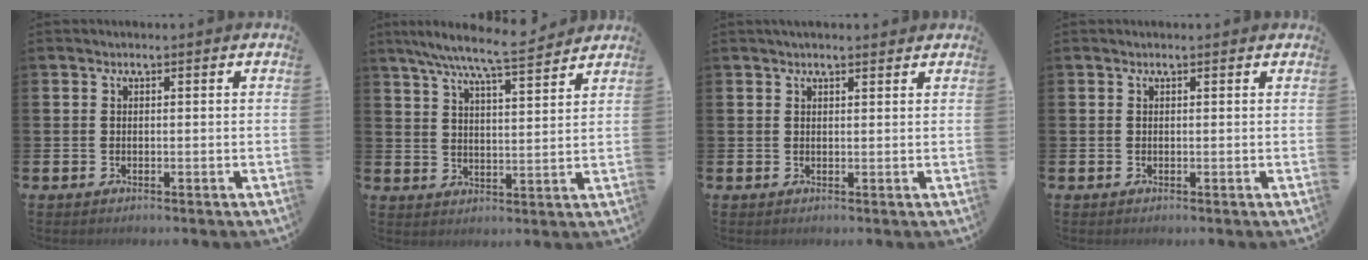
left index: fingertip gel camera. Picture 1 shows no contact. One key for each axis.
{"total": 7.9, "fx": 7.3, "fy": 0.1, "fz": 3.1, "tx": -0.080, "ty": -0.040, "tz": 0.129}
{"total": 1.4, "fx": 1.4, "fy": 0.2, "fz": 0.3, "tx": -0.001, "ty": -0.003, "tz": 0.023}
{"total": 0.0}